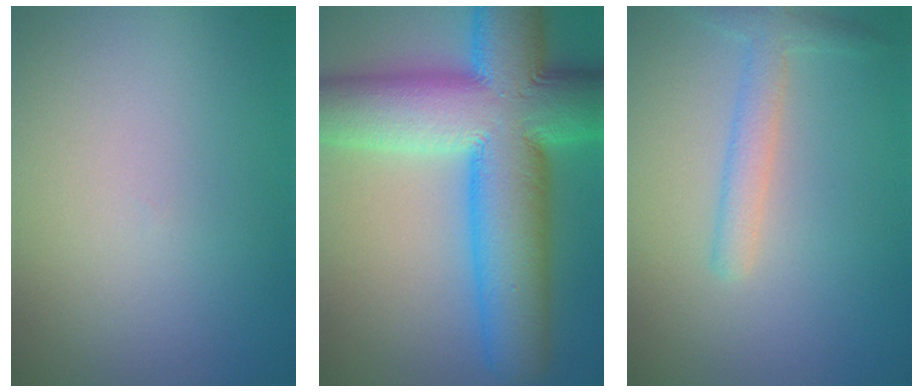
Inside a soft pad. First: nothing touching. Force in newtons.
{"total": 15.3, "press": 15.3, "slide": 0.3}
{"total": 2.3, "press": 2.3, "slide": 0.0}